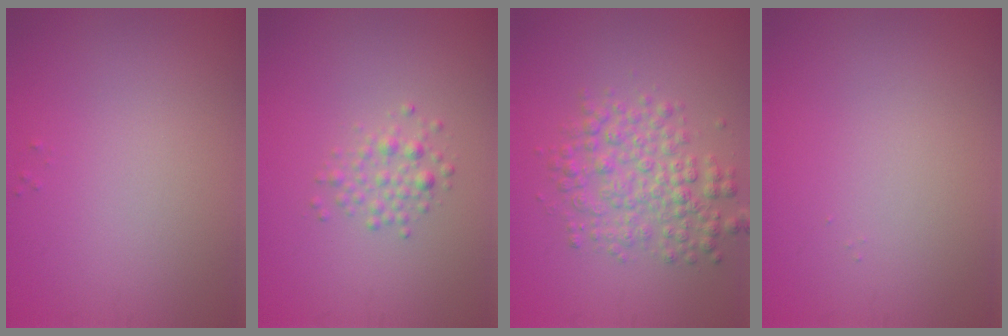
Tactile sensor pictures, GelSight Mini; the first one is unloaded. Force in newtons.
{"total": 1.7, "press": 1.7, "slide": 0.1}
{"total": 4.2, "press": 4.2, "slide": 0.1}
{"total": 0.0}